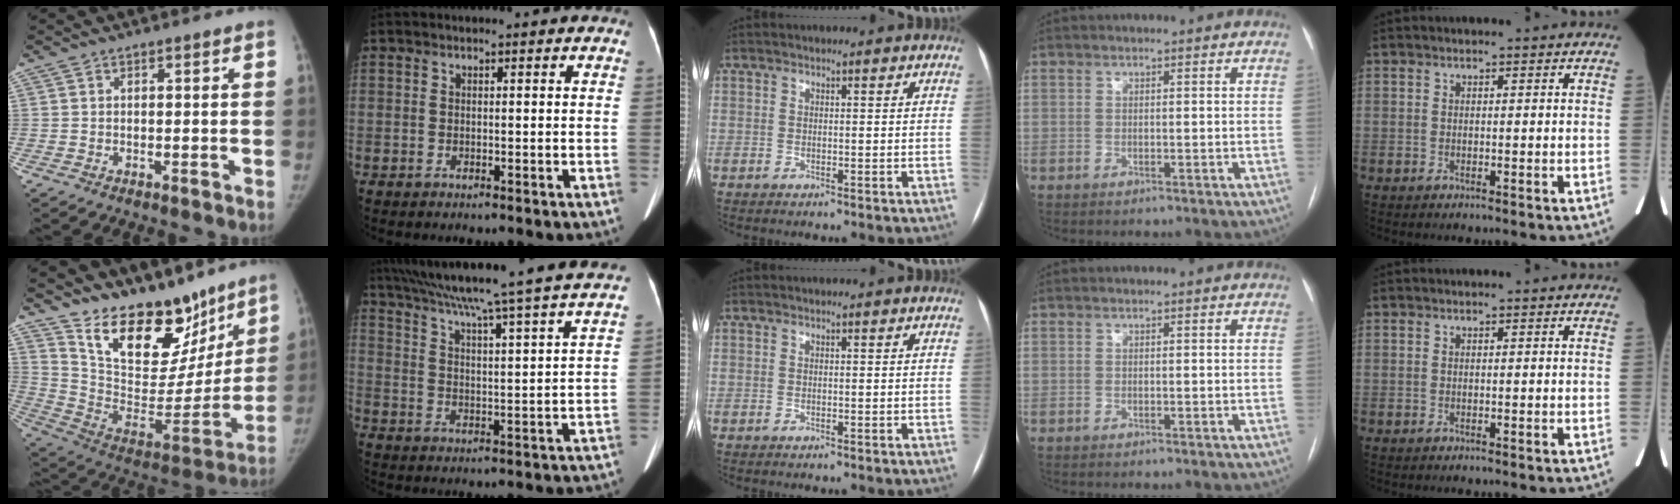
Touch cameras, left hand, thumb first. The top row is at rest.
{"thumb": {"total": 24.8, "force": [17.8, 11.9, 12.4], "torque": [-0.152, -0.094, 0.295]}, "index": {"total": 29.0, "force": [25.3, -0.9, 14.1], "torque": [-0.236, -0.035, 0.333]}}